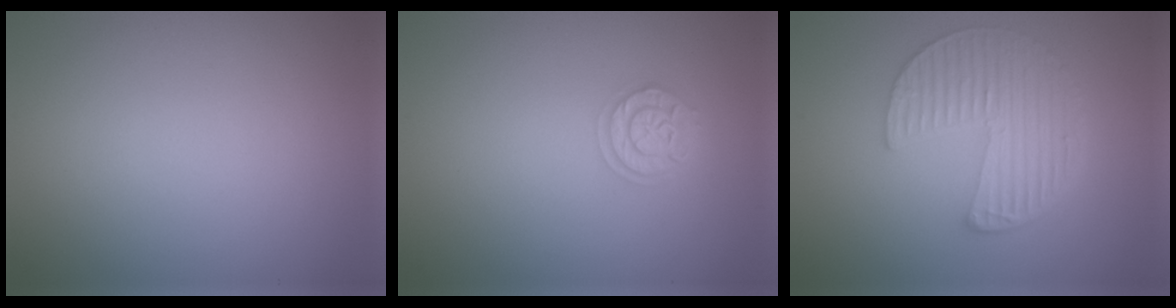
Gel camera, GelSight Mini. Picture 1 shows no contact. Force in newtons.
{"total": 2.5, "press": 2.1, "slide": 1.3}
{"total": 5.8, "press": 4.2, "slide": 3.9}